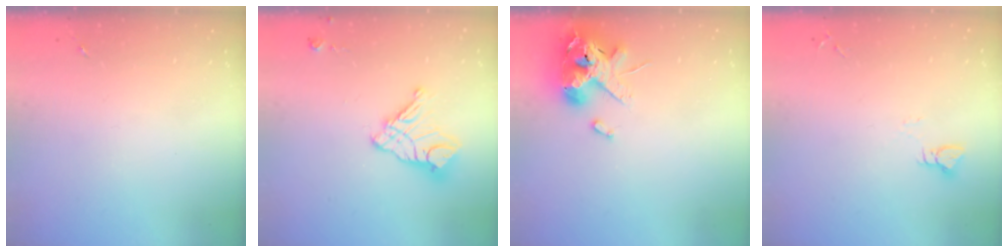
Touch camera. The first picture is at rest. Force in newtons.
{"total": 13.5, "press": 13.4, "slide": 1.3}
{"total": 14.4, "press": 14.3, "slide": 2.2}
{"total": 2.9, "press": 2.9, "slide": 0.3}